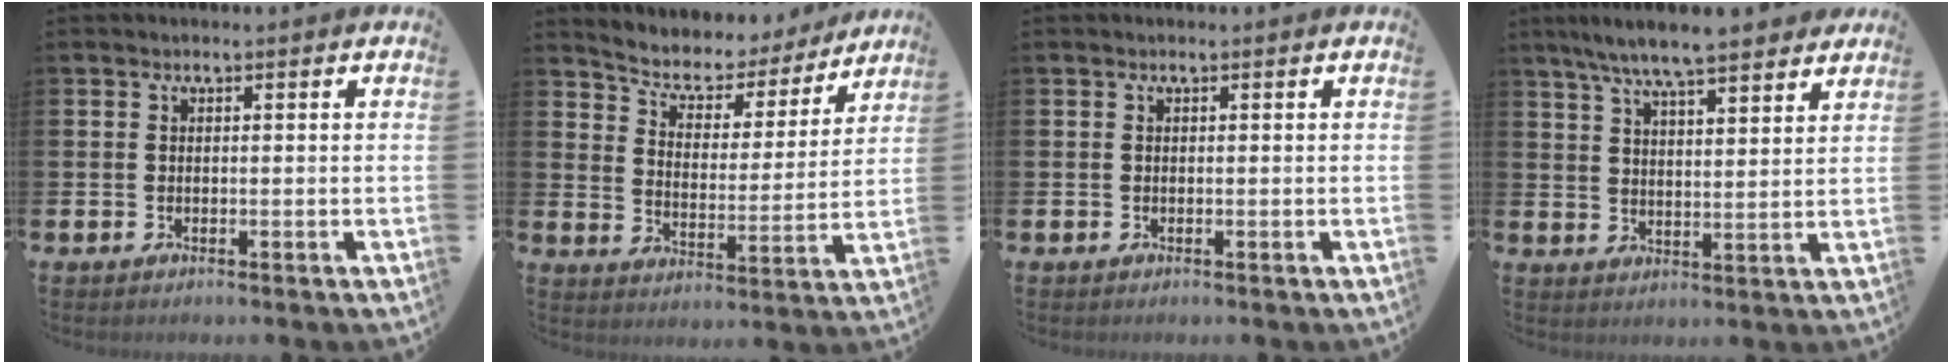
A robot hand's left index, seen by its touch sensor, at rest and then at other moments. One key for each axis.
{"total": 5.7, "fx": 5.2, "fy": 2.2, "fz": 0.8, "tx": -0.041, "ty": -0.045, "tz": 0.084}
{"total": 0.0}
{"total": 7.7, "fx": 7.2, "fy": 0.8, "fz": 2.9, "tx": -0.072, "ty": -0.030, "tz": 0.128}